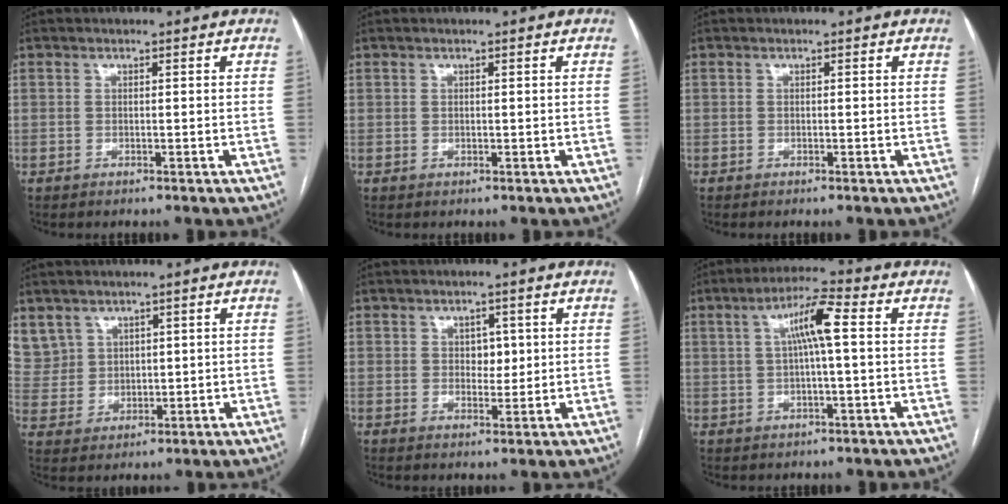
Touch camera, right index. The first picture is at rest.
{"total": 0.0}
{"total": 0.0}
{"total": 8.3, "force": [4.9, 6.6, 0.9], "torque": [-0.034, 0.021, 0.118]}
{"total": 2.7, "force": [0.6, 1.9, 1.9], "torque": [-0.018, 0.000, 0.010]}
{"total": 6.8, "force": [1.3, 0.5, 6.6], "torque": [-0.118, 0.018, 0.020]}